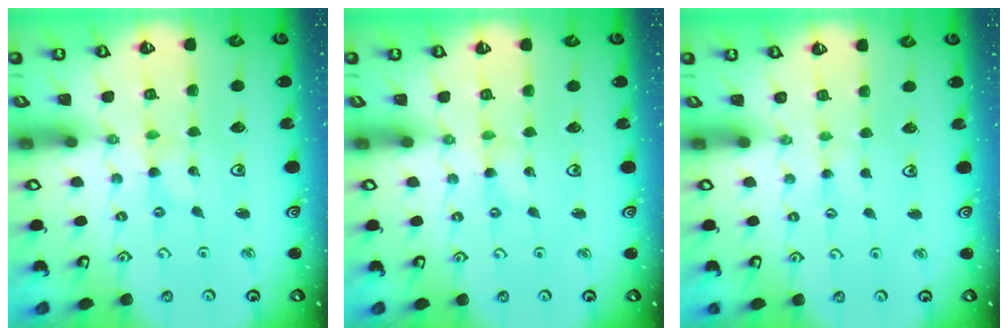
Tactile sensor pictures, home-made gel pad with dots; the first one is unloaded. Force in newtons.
{"total": 0.0}
{"total": 1.4, "press": 1.4, "slide": 0.2}